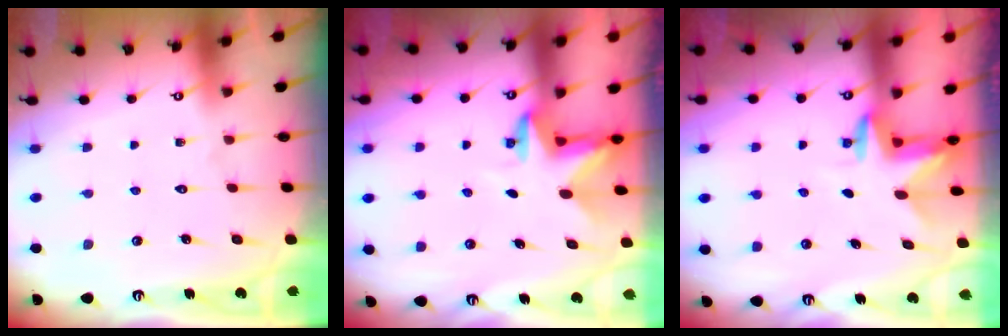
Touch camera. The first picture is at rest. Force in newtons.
{"total": 2.9, "press": 2.9, "slide": 0.1}
{"total": 2.6, "press": 2.6, "slide": 0.2}